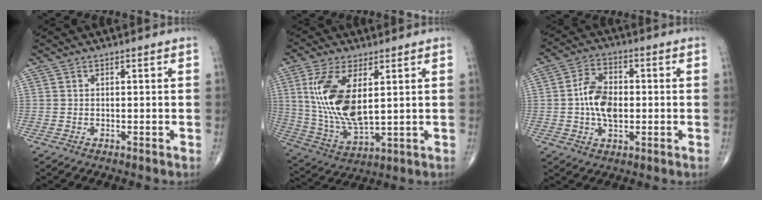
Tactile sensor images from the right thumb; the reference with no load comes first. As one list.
[{"total": 15.1, "force": [3.6, 6.6, 13.1], "torque": [-0.273, -0.021, 0.082]}, {"total": 9.0, "force": [-0.4, 5.5, 7.1], "torque": [-0.117, 0.011, -0.012]}]